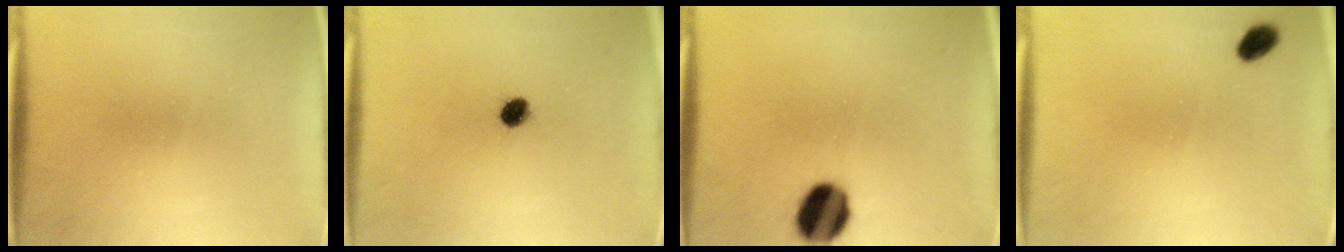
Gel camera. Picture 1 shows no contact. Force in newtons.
{"total": 3.5}
{"total": 10.4}
{"total": 2.8}